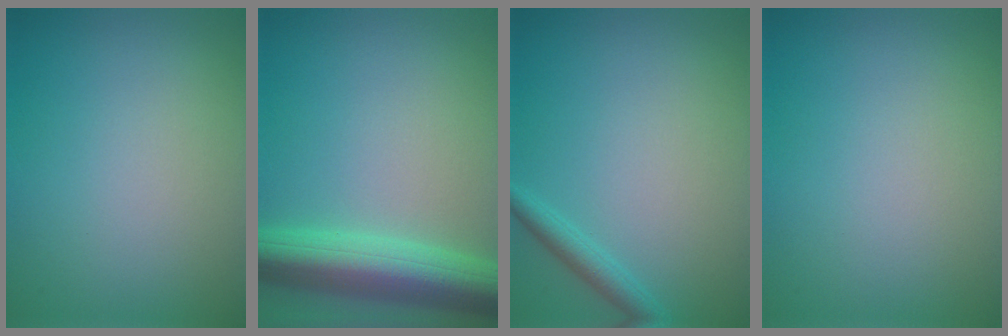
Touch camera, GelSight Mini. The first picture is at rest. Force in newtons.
{"total": 7.7, "press": 7.7, "slide": 0.3}
{"total": 1.8, "press": 1.7, "slide": 0.1}
{"total": 0.0}